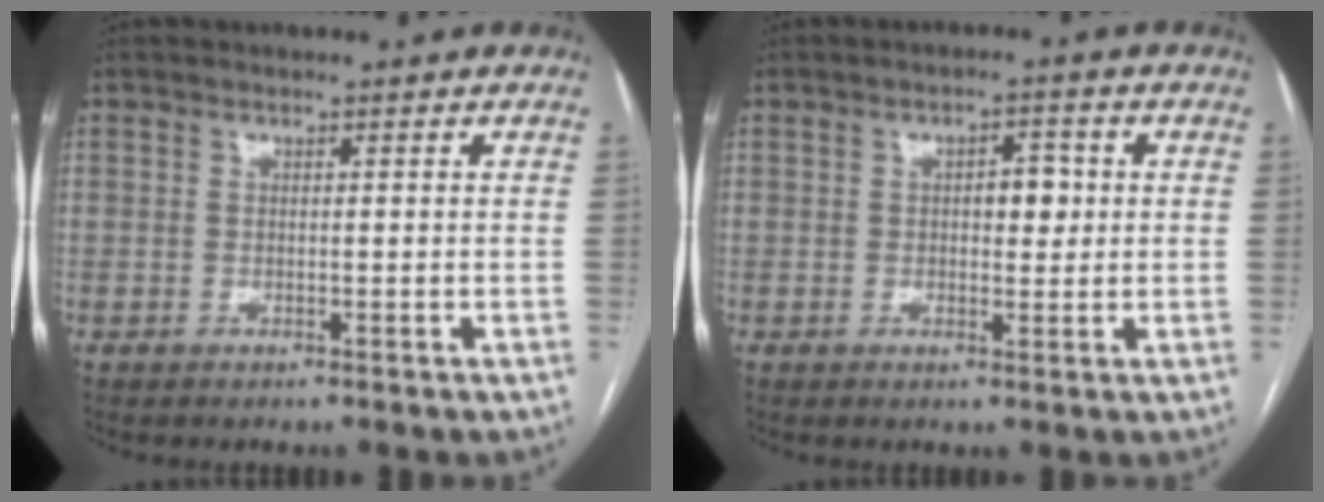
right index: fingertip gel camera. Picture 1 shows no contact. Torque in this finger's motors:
{"motor_torque": [0.52, 0.08, 0.06, 0.04]}